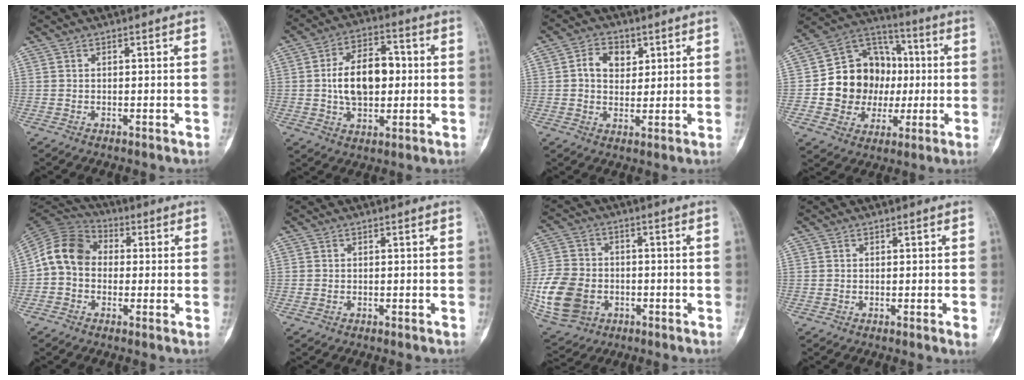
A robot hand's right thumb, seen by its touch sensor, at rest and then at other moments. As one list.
[{"total": 12.9, "force": [0.5, 8.0, 10.1], "torque": [-0.146, 0.018, 0.007]}, {"total": 6.3, "force": [1.9, 4.7, 3.7], "torque": [-0.034, -0.002, 0.031]}, {"total": 17.5, "force": [-0.4, 14.9, 9.2], "torque": [-0.099, 0.034, 0.003]}, {"total": 9.9, "force": [-0.1, 8.0, 5.8], "torque": [-0.096, 0.030, -0.019]}, {"total": 0.6, "force": [-0.2, 0.5, 0.3], "torque": [-0.012, 0.002, -0.001]}, {"total": 14.5, "force": [-3.5, 11.4, 8.3], "torque": [-0.166, 0.007, -0.056]}, {"total": 1.3, "force": [-0.4, 0.0, 1.2], "torque": [-0.022, -0.004, -0.003]}]